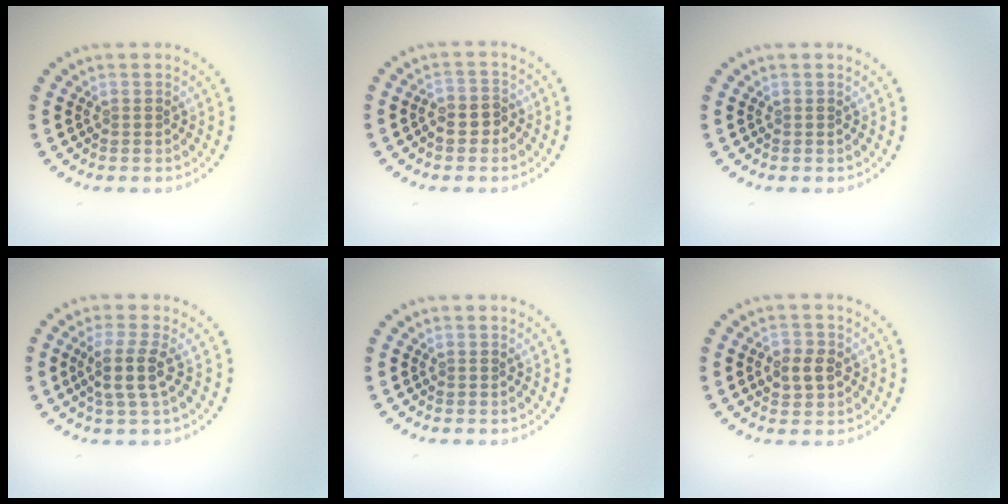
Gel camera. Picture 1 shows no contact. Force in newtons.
{"total": 2.4, "press": 2.2, "slide": 0.8}
{"total": 0.0}
{"total": 2.9, "press": 2.3, "slide": 1.6}
{"total": 0.0}
{"total": 2.6, "press": 2.5, "slide": 0.4}